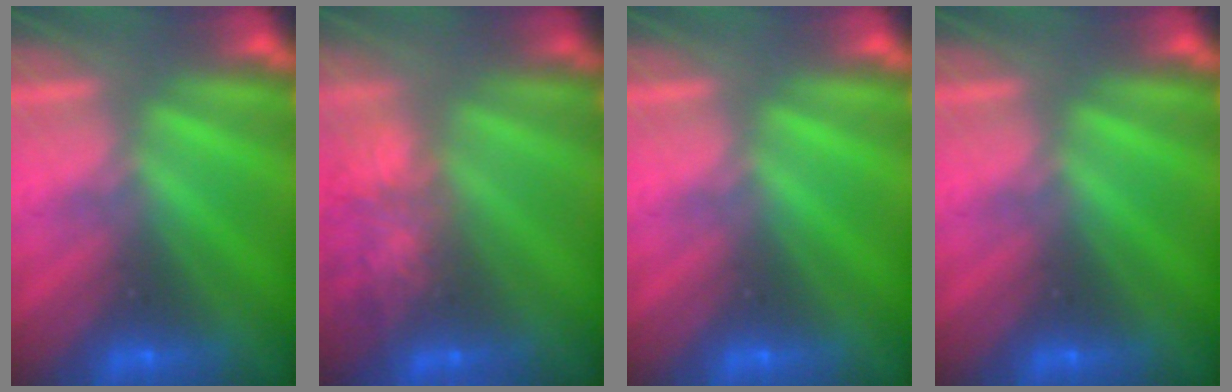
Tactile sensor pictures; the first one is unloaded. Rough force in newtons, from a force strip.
{"total": 11.5}
{"total": 0.0}
{"total": 0.0}